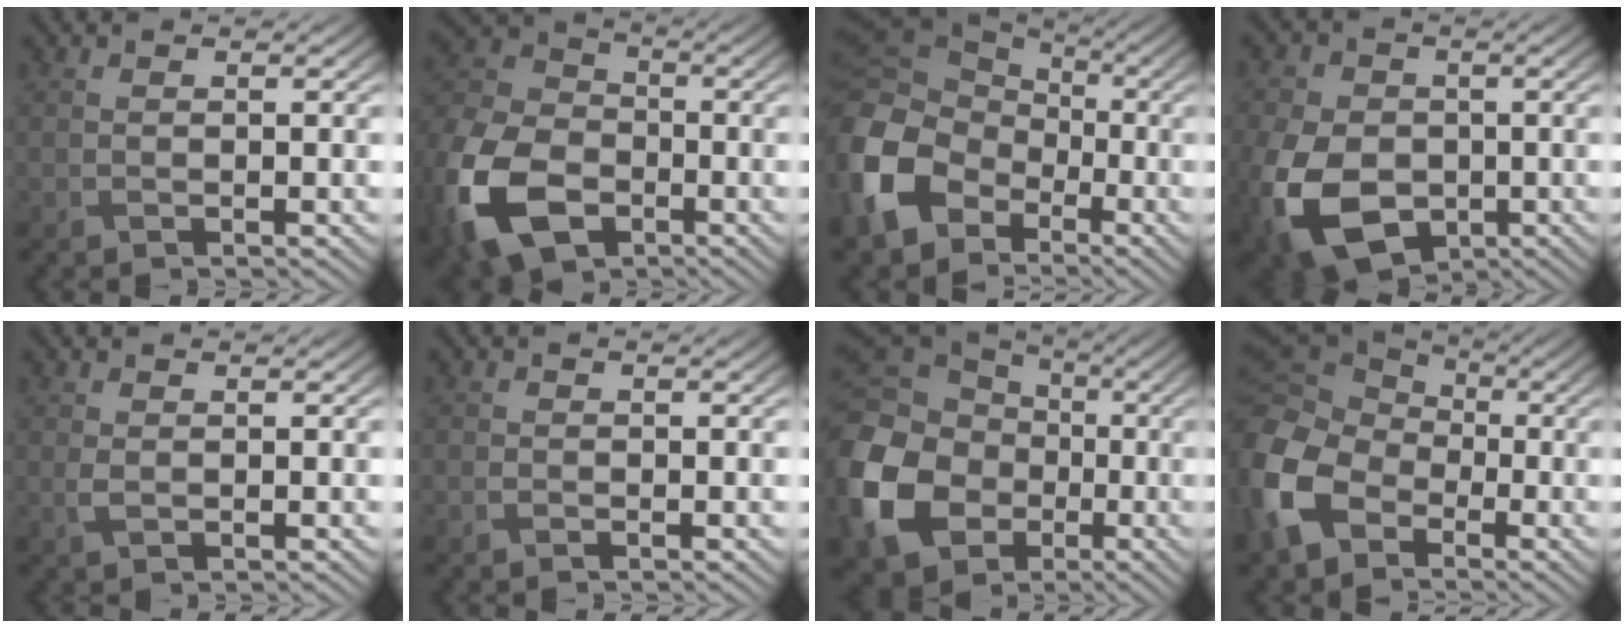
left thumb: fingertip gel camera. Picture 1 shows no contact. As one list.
[{"total": 17.5, "force": [-7.3, 12.1, 10.4], "torque": [-0.290, -0.062, -0.136]}, {"total": 16.3, "force": [-4.8, 12.9, 8.9], "torque": [-0.277, -0.046, -0.093]}, {"total": 13.3, "force": [-3.9, 9.5, 8.4], "torque": [-0.222, -0.045, -0.071]}, {"total": 1.1, "force": [0.0, 0.6, 0.9], "torque": [-0.025, -0.002, 0.003]}, {"total": 0.9, "force": [-0.6, 0.6, 0.4], "torque": [-0.010, -0.002, -0.012]}, {"total": 18.8, "force": [-4.4, 15.3, 9.9], "torque": [-0.296, -0.037, -0.086]}, {"total": 14.1, "force": [-3.8, 10.8, 8.2], "torque": [-0.263, -0.050, -0.065]}]